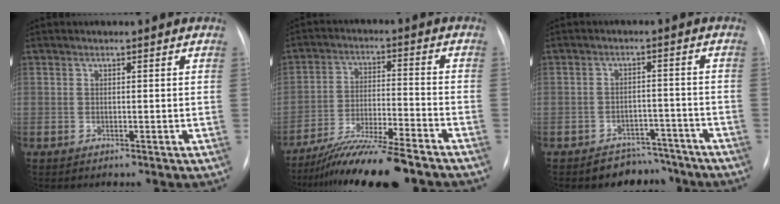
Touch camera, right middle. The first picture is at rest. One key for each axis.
{"total": 13.1, "fx": -11.1, "fy": 0.2, "fz": 6.9, "tx": -0.112, "ty": -0.017, "tz": -0.186}
{"total": 5.7, "fx": -4.8, "fy": 3.0, "fz": -0.3, "tx": 0.021, "ty": 0.028, "tz": -0.069}